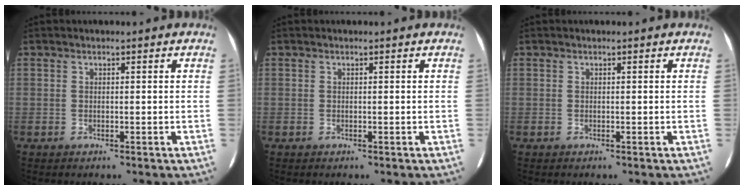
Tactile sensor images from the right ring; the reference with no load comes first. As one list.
[{"total": 0.0}, {"total": 0.0}]